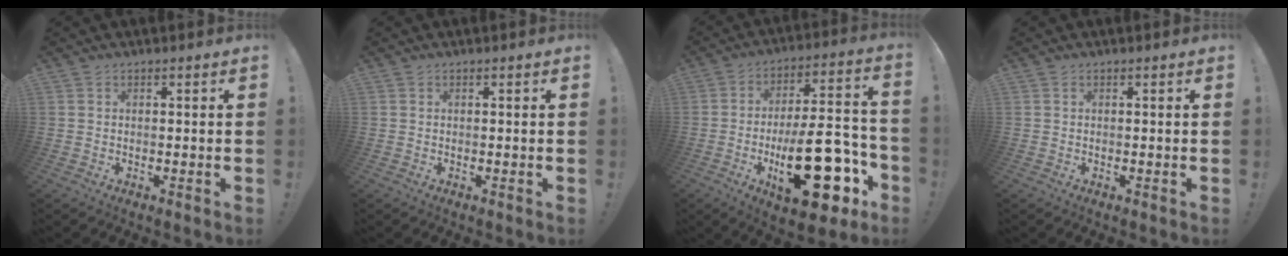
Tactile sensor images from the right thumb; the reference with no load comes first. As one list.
[{"total": 0.0}, {"total": 26.7, "force": [-8.8, 10.8, 22.8], "torque": [-0.359, 0.055, -0.129]}, {"total": 0.0}]